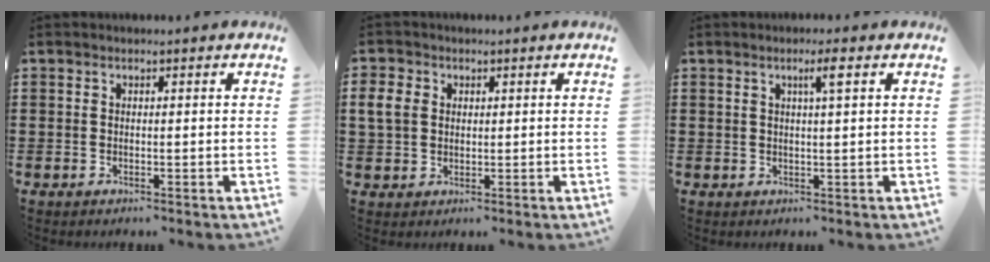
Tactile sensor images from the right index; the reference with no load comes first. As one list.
[{"total": 3.6, "force": [0.8, 3.0, 1.8], "torque": [-0.054, 0.008, 0.010]}, {"total": 2.5, "force": [1.1, -0.1, 2.3], "torque": [-0.039, -0.004, 0.013]}]